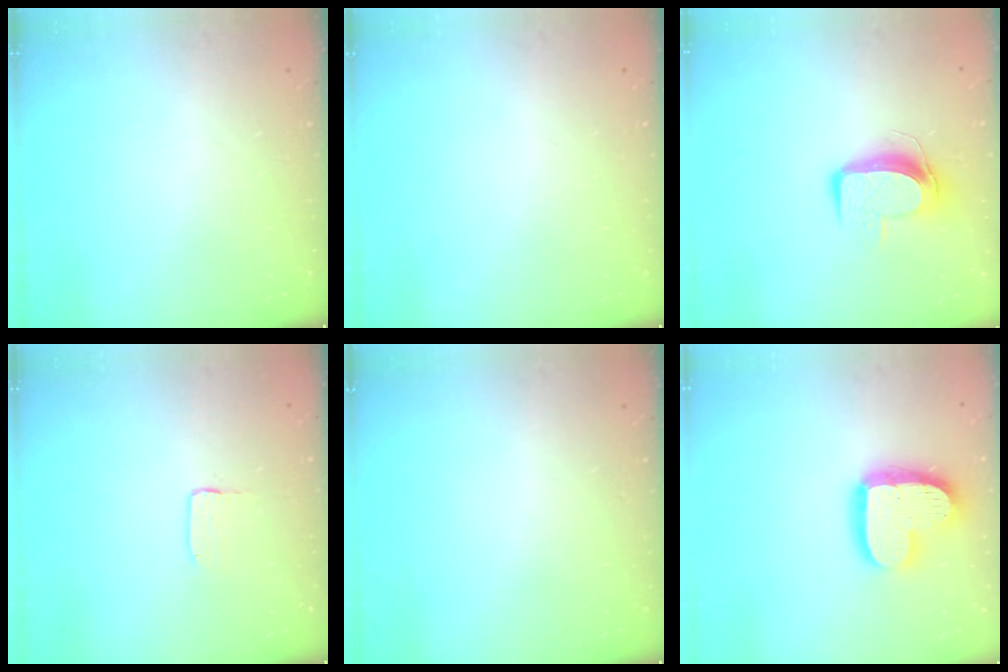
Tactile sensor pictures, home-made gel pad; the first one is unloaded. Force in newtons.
{"total": 0.0}
{"total": 9.7, "press": 9.7, "slide": 0.8}
{"total": 2.0, "press": 2.0, "slide": 0.0}
{"total": 0.0}
{"total": 17.1, "press": 17.0, "slide": 1.5}